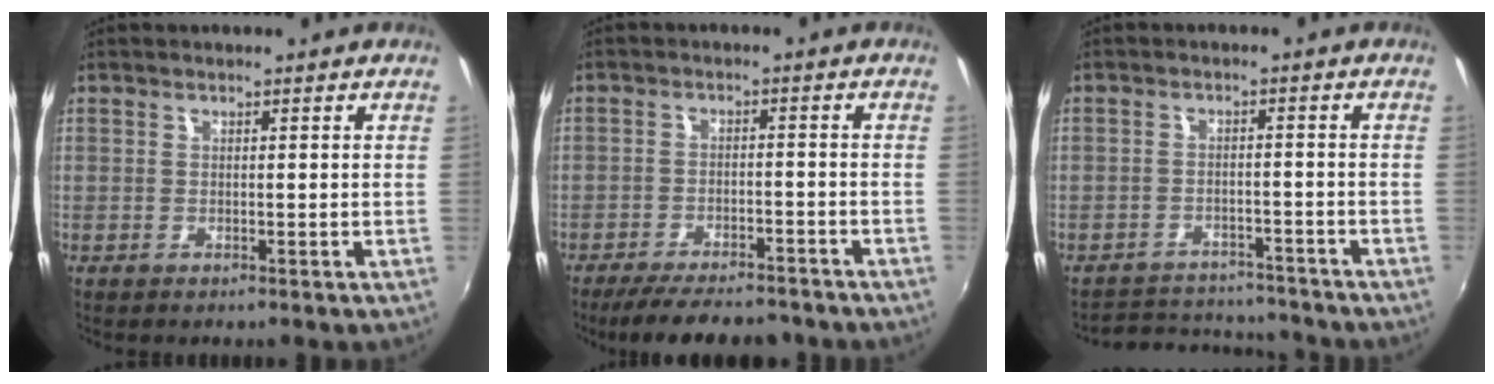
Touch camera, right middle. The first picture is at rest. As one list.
[{"total": 13.1, "force": [-11.1, 3.8, 5.8], "torque": [-0.123, -0.014, -0.161]}, {"total": 10.6, "force": [-9.7, 3.9, 1.9], "torque": [-0.054, 0.025, -0.129]}]